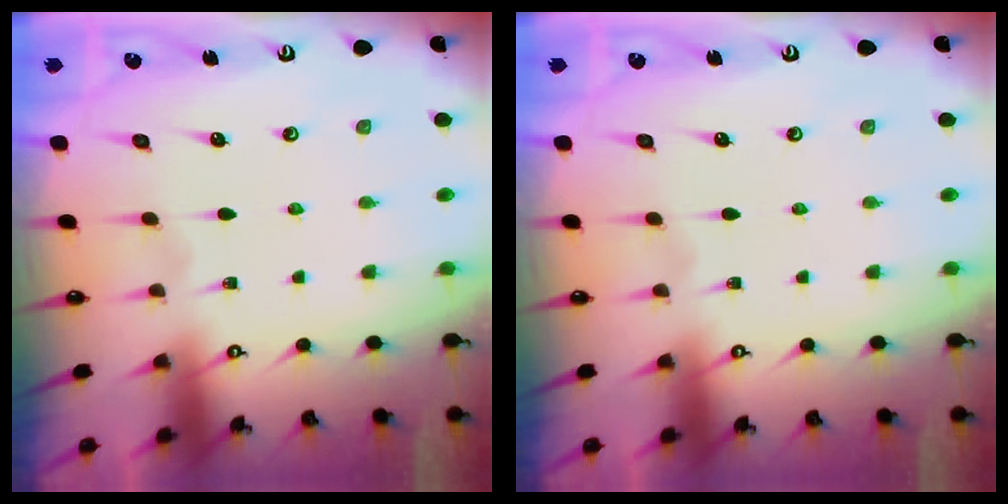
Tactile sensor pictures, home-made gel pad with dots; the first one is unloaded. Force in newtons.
{"total": 0.0}